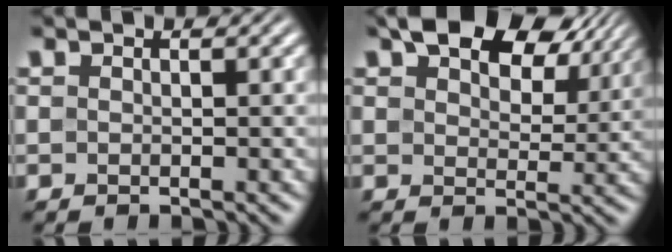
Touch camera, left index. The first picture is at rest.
{"total": 9.6, "force": [6.3, 4.8, 5.4], "torque": [-0.094, 0.011, 0.104]}